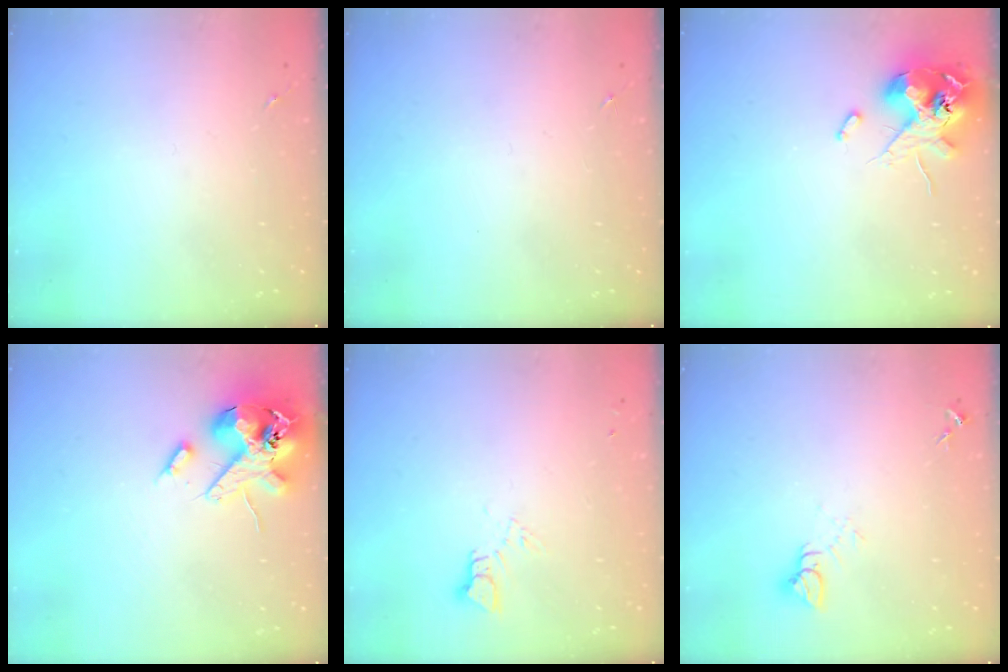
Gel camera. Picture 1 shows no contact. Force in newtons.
{"total": 0.0}
{"total": 12.7, "press": 12.5, "slide": 2.2}
{"total": 16.3, "press": 16.1, "slide": 2.7}
{"total": 3.4, "press": 3.4, "slide": 0.2}
{"total": 5.0, "press": 5.0, "slide": 0.4}